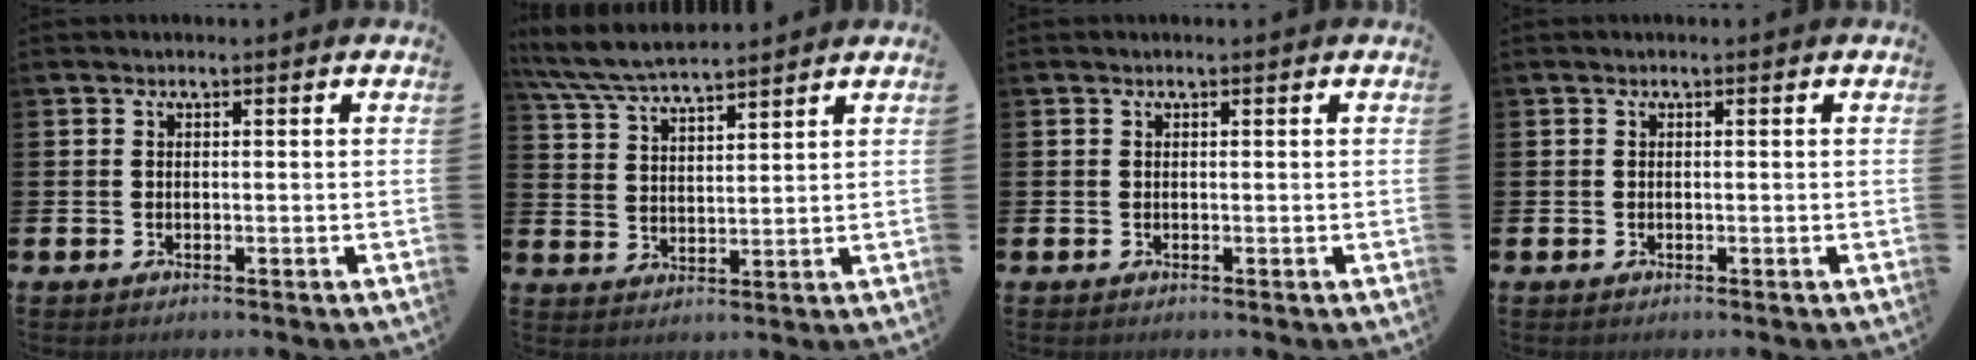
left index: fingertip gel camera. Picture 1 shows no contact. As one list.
[{"total": 6.7, "force": [6.4, 0.8, 2.0], "torque": [-0.066, -0.023, 0.117]}, {"total": 0.0}, {"total": 0.0}]